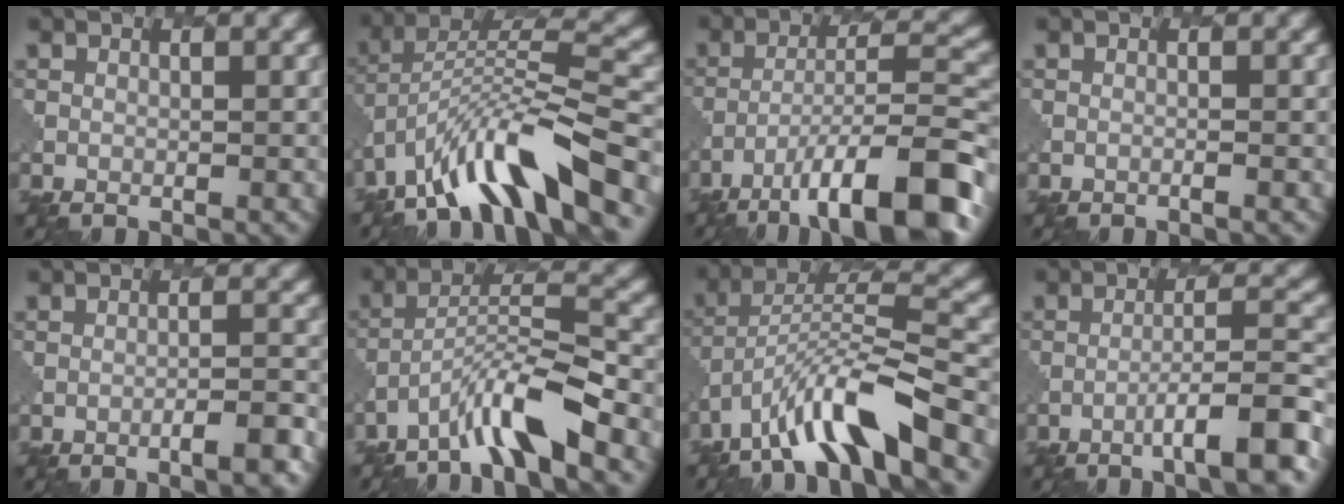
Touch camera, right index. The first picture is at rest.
{"total": 10.8, "force": [-6.7, 2.4, 8.1], "torque": [-0.131, 0.018, -0.120]}
{"total": 11.6, "force": [-7.5, 3.0, 8.4], "torque": [-0.133, 0.010, -0.125]}
{"total": 0.0}
{"total": 2.9, "force": [-1.6, 0.5, 2.4], "torque": [-0.028, 0.007, -0.030]}
{"total": 6.9, "force": [-4.8, 1.0, 4.9], "torque": [-0.086, 0.010, -0.089]}
{"total": 10.1, "force": [-6.4, 2.2, 7.5], "torque": [-0.127, 0.014, -0.117]}
{"total": 6.9, "force": [-3.9, 0.9, 5.6], "torque": [-0.075, 0.015, -0.063]}